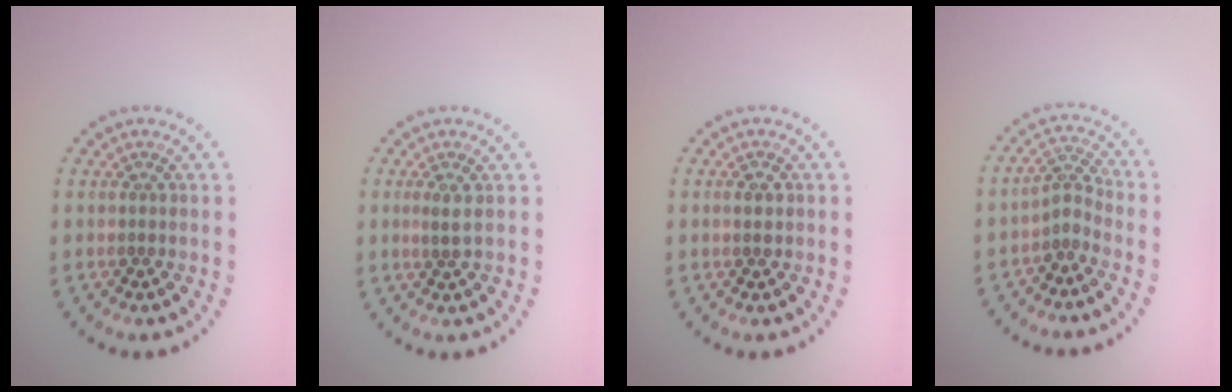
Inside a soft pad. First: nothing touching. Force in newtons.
{"total": 1.0, "press": 0.8, "slide": 0.5}
{"total": 0.9, "press": 0.8, "slide": 0.3}
{"total": 2.0, "press": 1.3, "slide": 1.5}